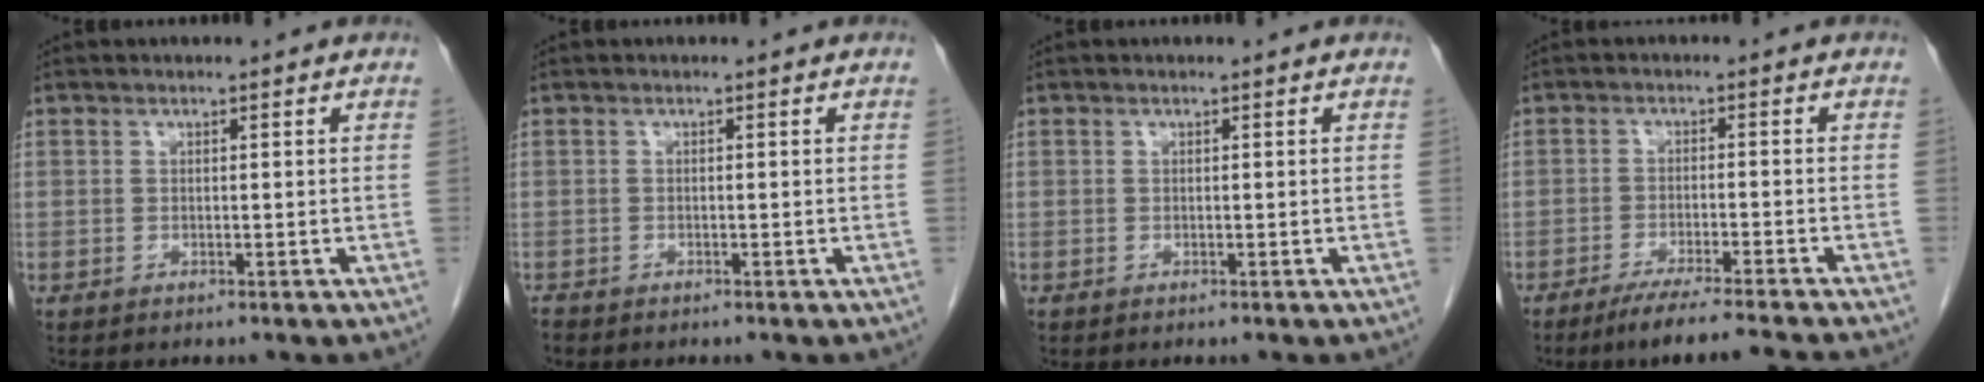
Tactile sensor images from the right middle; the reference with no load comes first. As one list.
[{"total": 0.6, "force": [-0.6, 0.1, 0.0], "torque": [-0.005, -0.002, -0.011]}, {"total": 0.0}, {"total": 9.0, "force": [-7.8, -1.2, 4.3], "torque": [-0.048, -0.023, -0.123]}]